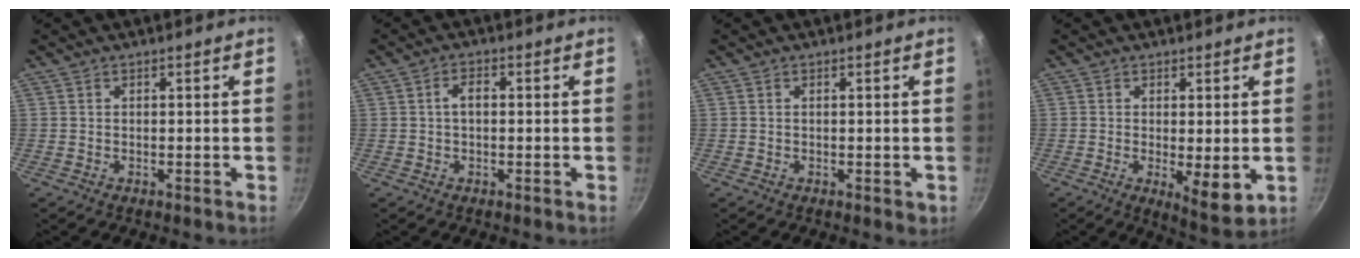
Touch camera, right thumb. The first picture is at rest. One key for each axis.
{"total": 2.5, "fx": 0.0, "fy": 1.4, "fz": 2.0, "tx": -0.035, "ty": 0.012, "tz": -0.003}
{"total": 1.0, "fx": 0.1, "fy": 0.5, "fz": 0.9, "tx": -0.010, "ty": -0.001, "tz": 0.001}
{"total": 6.1, "fx": -0.7, "fy": 2.0, "fz": 5.8, "tx": -0.084, "ty": -0.020, "tz": -0.005}